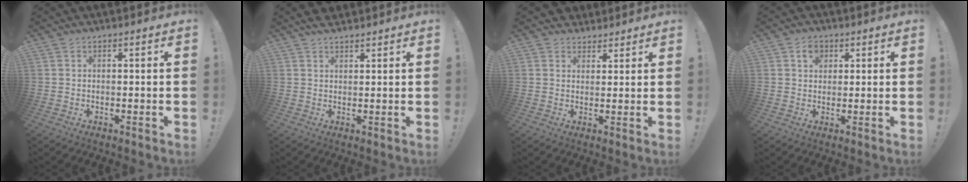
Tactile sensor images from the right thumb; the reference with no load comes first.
{"total": 3.3, "force": [3.0, 0.9, 1.0], "torque": [-0.007, -0.016, 0.054]}
{"total": 3.9, "force": [2.9, 2.5, 0.1], "torque": [0.009, -0.016, 0.053]}
{"total": 4.1, "force": [1.8, 3.2, 1.9], "torque": [-0.019, -0.004, 0.029]}